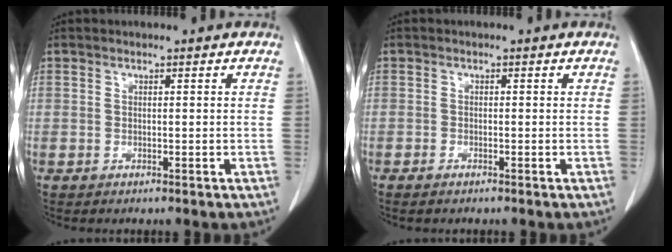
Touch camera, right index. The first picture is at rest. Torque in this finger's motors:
{"motor_torque": [-0.04, 0.05, -0.08, -0.01]}